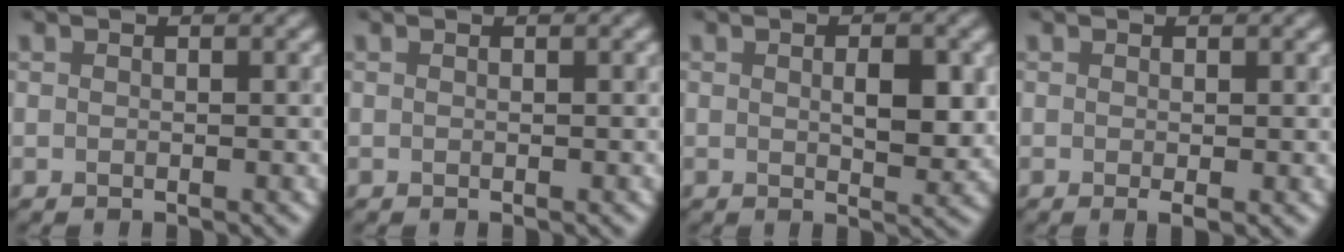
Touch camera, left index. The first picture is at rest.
{"total": 0.0}
{"total": 3.4, "force": [0.5, 1.4, 3.1], "torque": [-0.052, -0.004, 0.012]}
{"total": 0.8, "force": [-0.1, 0.1, 0.8], "torque": [-0.012, -0.005, -0.002]}